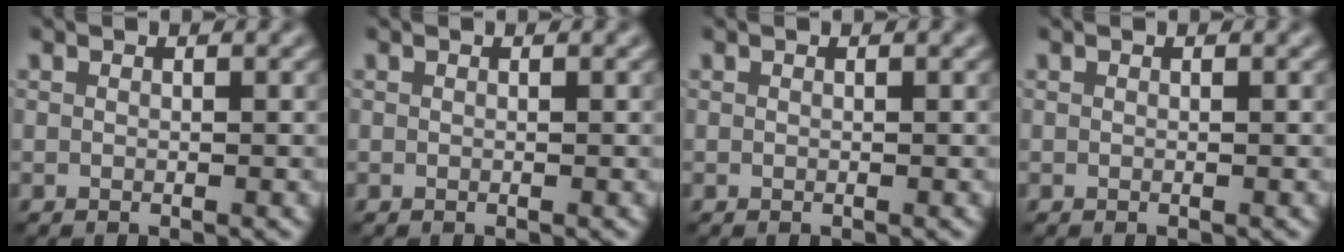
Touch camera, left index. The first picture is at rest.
{"total": 0.0}
{"total": 0.0}
{"total": 0.0}